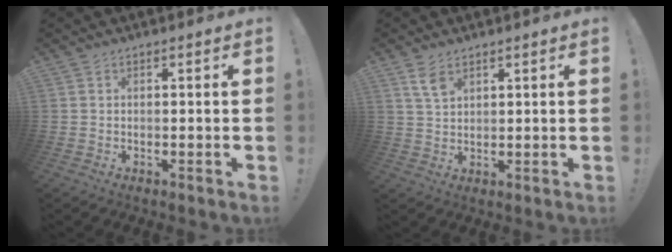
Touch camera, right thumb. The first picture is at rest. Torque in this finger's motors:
{"motor_torque": [0.69, -0.58, 0.62, -0.52, 0.00]}